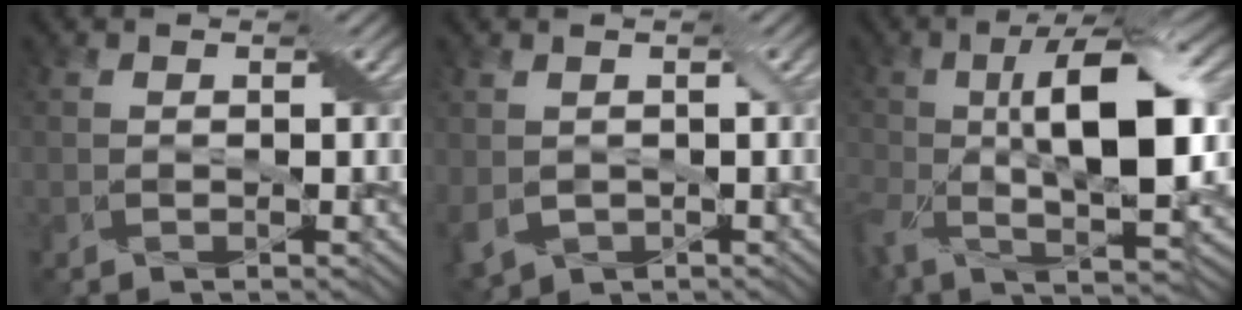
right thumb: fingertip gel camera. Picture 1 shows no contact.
{"total": 4.2, "force": [-0.9, 3.0, 2.7], "torque": [-0.080, -0.017, -0.013]}
{"total": 14.5, "force": [-0.6, 5.6, 13.4], "torque": [-0.248, 0.000, -0.019]}